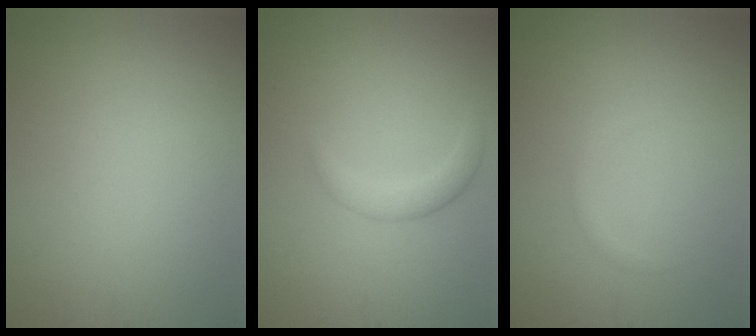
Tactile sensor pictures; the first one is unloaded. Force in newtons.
{"total": 2.5, "press": 2.5, "slide": 0.1}
{"total": 0.7, "press": 0.7, "slide": 0.1}